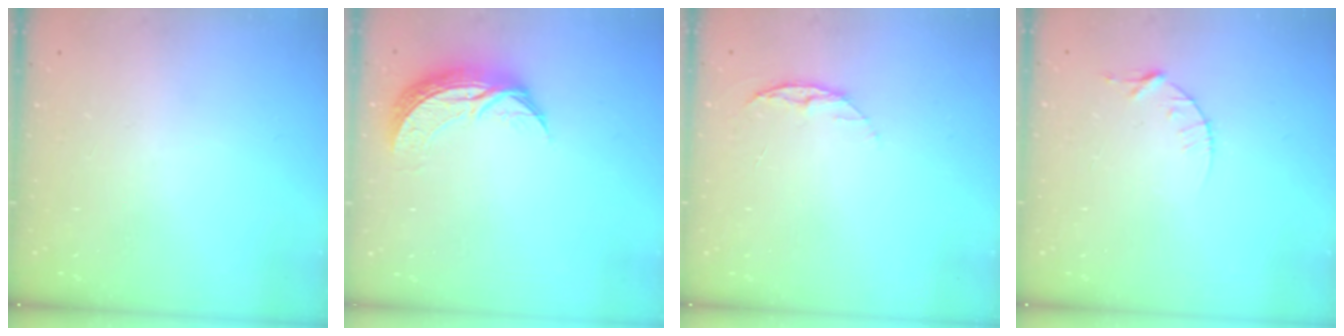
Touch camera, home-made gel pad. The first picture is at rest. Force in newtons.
{"total": 10.1, "press": 10.1, "slide": 0.3}
{"total": 6.4, "press": 6.3, "slide": 0.7}
{"total": 3.8, "press": 3.7, "slide": 0.5}